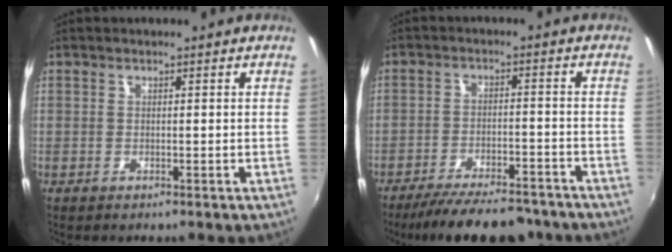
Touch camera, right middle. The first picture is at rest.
{"total": 15.5, "force": [-13.2, 4.1, 7.0], "torque": [-0.139, -0.012, -0.187]}